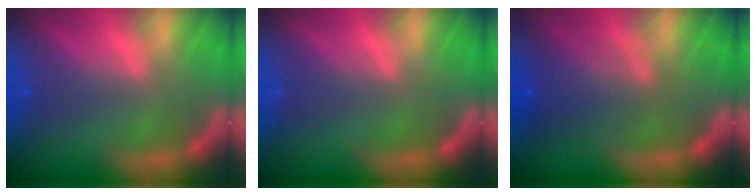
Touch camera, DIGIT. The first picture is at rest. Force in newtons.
{"total": 0.0}
{"total": 5.1}